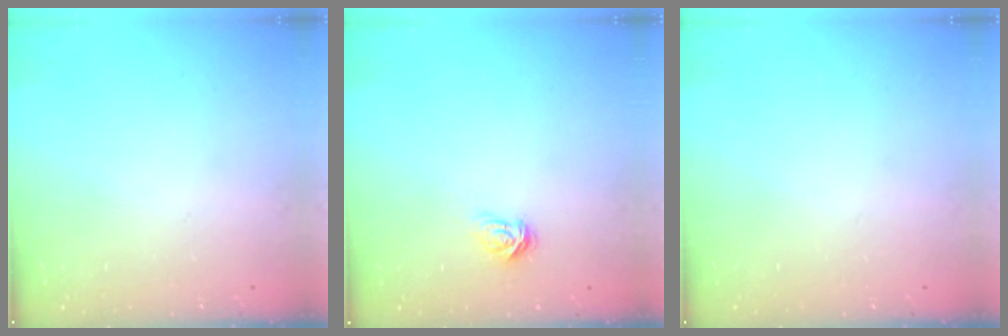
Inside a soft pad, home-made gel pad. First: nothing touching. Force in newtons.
{"total": 3.4, "press": 3.3, "slide": 0.4}
{"total": 0.0}